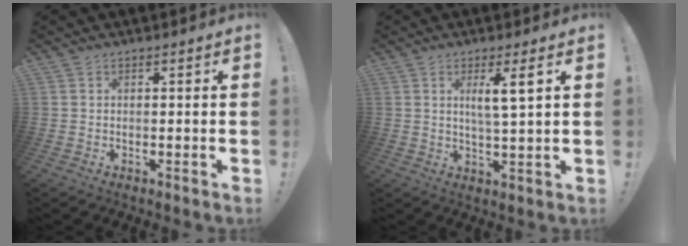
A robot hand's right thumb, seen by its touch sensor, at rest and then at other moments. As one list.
[{"total": 6.3, "force": [2.4, 0.3, 5.8], "torque": [-0.093, -0.009, 0.032]}]